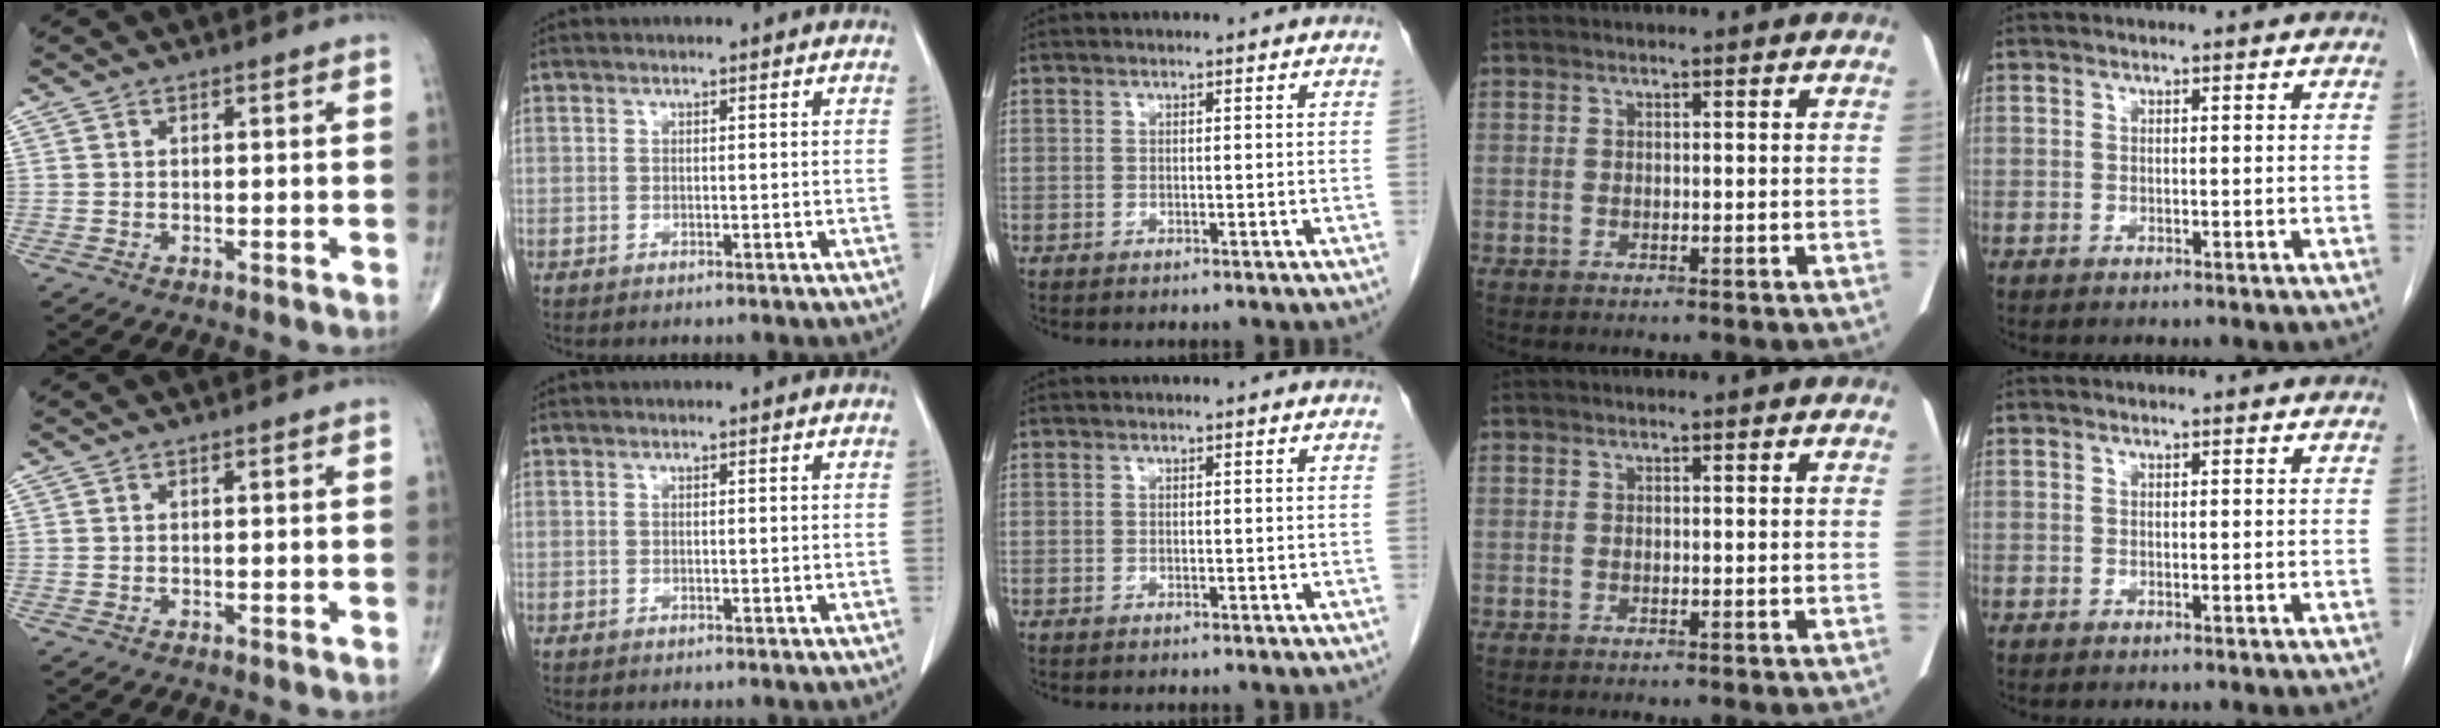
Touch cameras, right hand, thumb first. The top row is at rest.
{}